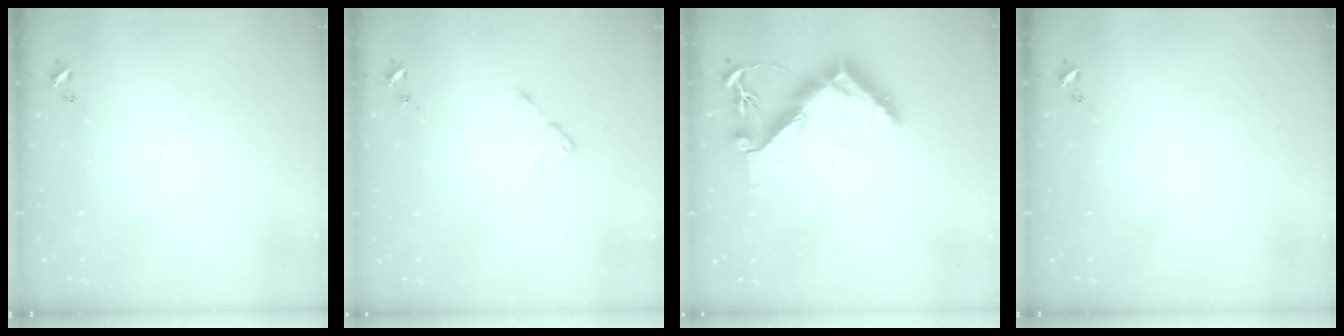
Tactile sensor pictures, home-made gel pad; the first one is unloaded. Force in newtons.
{"total": 2.4, "press": 2.4, "slide": 0.3}
{"total": 11.0, "press": 10.9, "slide": 1.0}
{"total": 0.0}